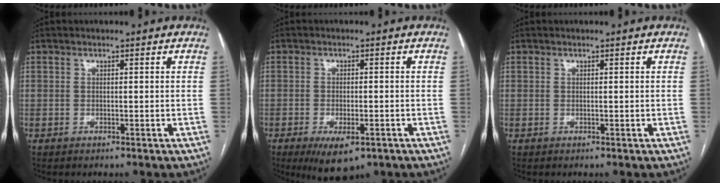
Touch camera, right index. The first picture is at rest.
{"total": 6.7, "force": [-3.8, 2.5, 4.9], "torque": [-0.080, -0.011, -0.052]}
{"total": 0.0}